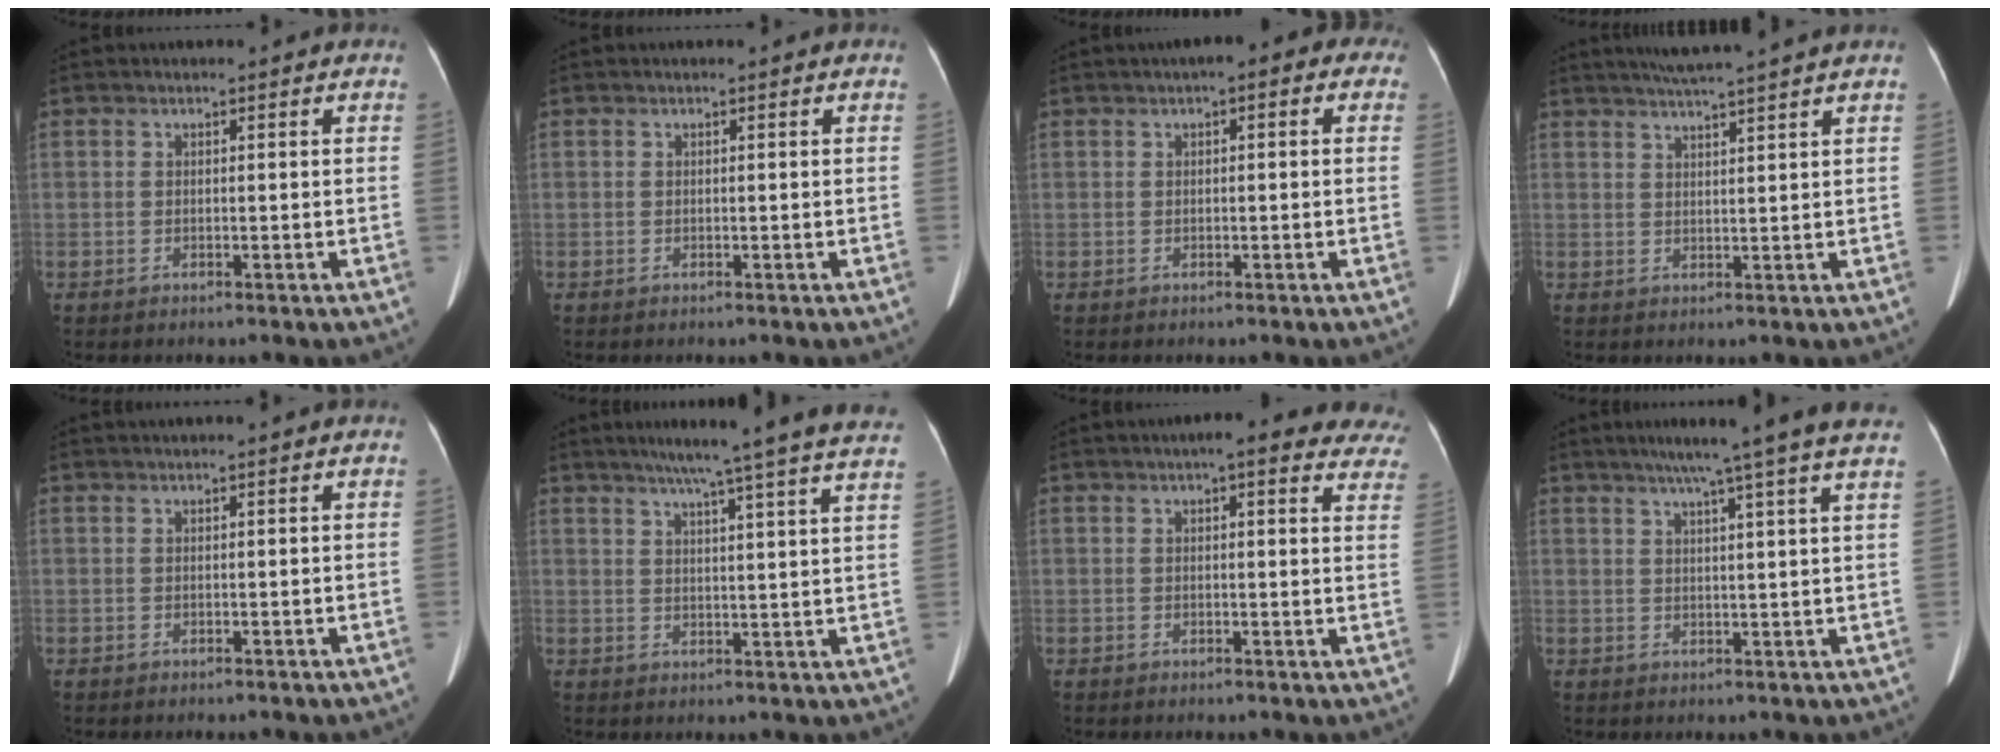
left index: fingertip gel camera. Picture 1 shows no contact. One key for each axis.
{"total": 0.0}
{"total": 4.0, "fx": 1.5, "fy": 1.6, "fz": 3.4, "tx": -0.034, "ty": 0.023, "tz": 0.007}
{"total": 7.2, "fx": 6.2, "fy": -1.3, "fz": 3.5, "tx": -0.057, "ty": 0.016, "tz": 0.088}
{"total": 1.0, "fx": 0.8, "fy": -0.3, "fz": 0.6, "tx": -0.014, "ty": 0.013, "tz": 0.024}
{"total": 19.5, "fx": 16.8, "fy": -1.3, "fz": 10.0, "tx": -0.150, "ty": -0.020, "tz": 0.203}
{"total": 14.1, "fx": 11.9, "fy": 3.3, "fz": 6.7, "tx": -0.048, "ty": 0.006, "tz": 0.116}
{"total": 12.9, "fx": 10.3, "fy": -1.6, "fz": 7.6, "tx": -0.110, "ty": 0.005, "tz": 0.118}